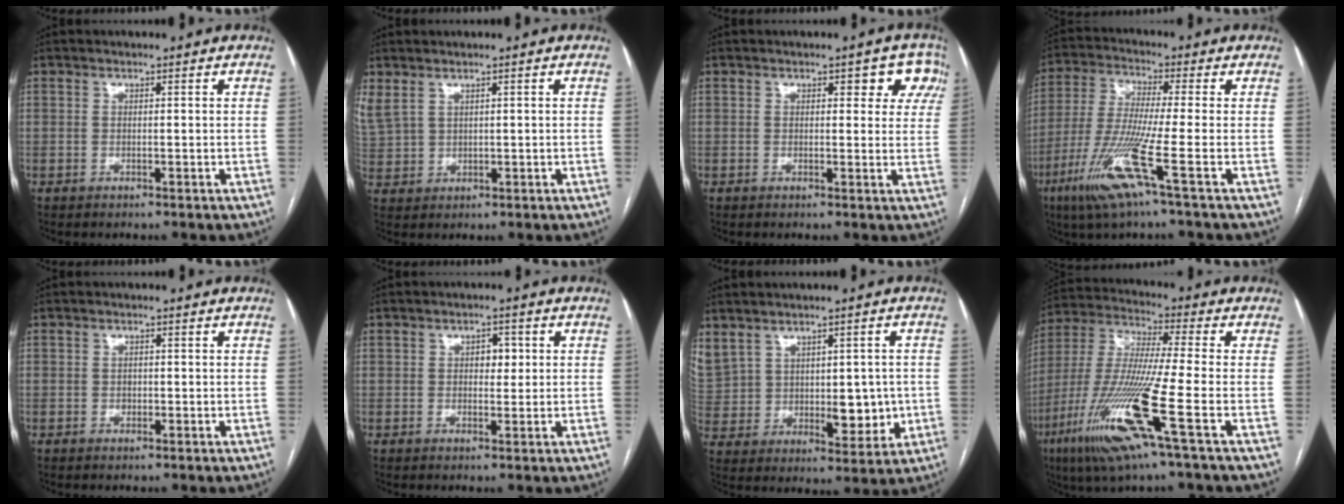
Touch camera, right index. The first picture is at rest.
{"total": 5.4, "force": [3.1, 3.2, 3.0], "torque": [-0.086, 0.009, 0.079]}
{"total": 4.8, "force": [2.2, 2.7, 3.2], "torque": [-0.012, 0.011, 0.016]}
{"total": 11.7, "force": [-5.4, -0.9, 10.3], "torque": [-0.218, -0.030, -0.112]}
{"total": 0.8, "force": [-0.1, 0.7, 0.4], "torque": [-0.005, 0.002, -0.002]}
{"total": 2.6, "force": [0.5, 1.5, 2.0], "torque": [-0.026, 0.008, 0.007]}
{"total": 15.3, "force": [3.6, 10.0, 11.1], "torque": [-0.238, 0.019, 0.097]}
{"total": 16.9, "force": [-7.3, -0.4, 15.2], "torque": [-0.332, -0.032, -0.144]}